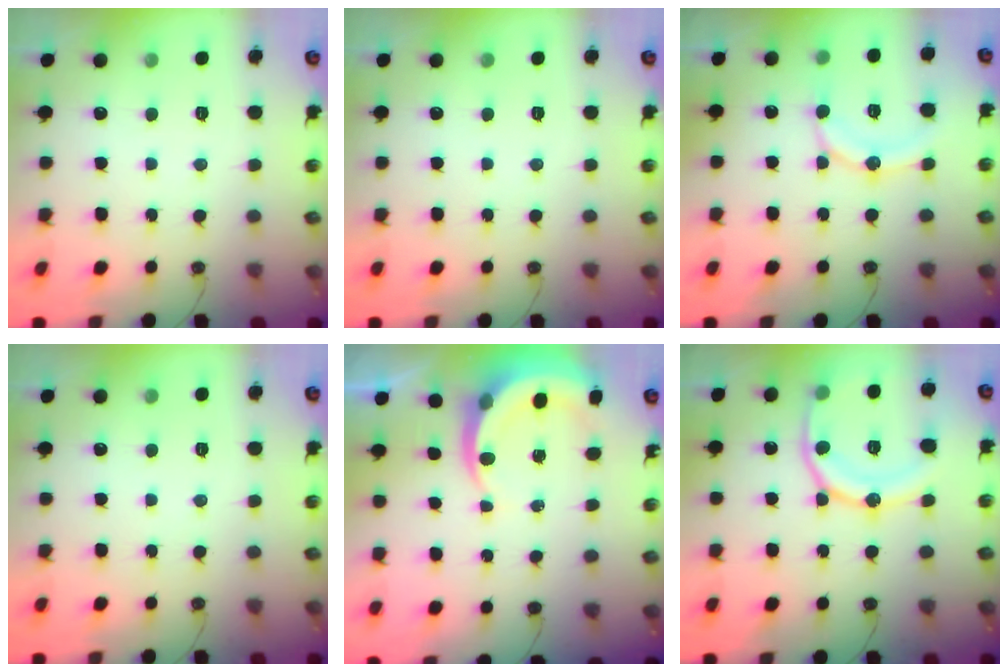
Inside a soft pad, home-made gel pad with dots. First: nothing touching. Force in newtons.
{"total": 0.0}
{"total": 12.7, "press": 12.4, "slide": 2.7}
{"total": 0.0}
{"total": 5.9, "press": 5.9, "slide": 0.6}
{"total": 17.3, "press": 17.2, "slide": 1.9}